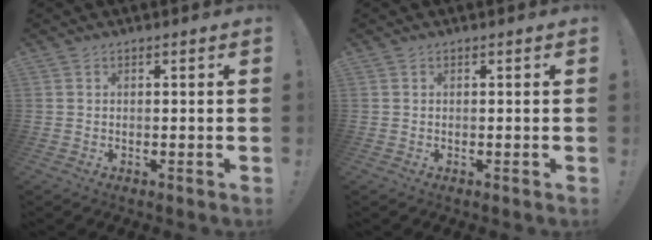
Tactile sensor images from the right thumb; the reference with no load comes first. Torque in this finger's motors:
{"motor_torque": [-0.35, -0.08, 0.04, -0.11, -0.04]}